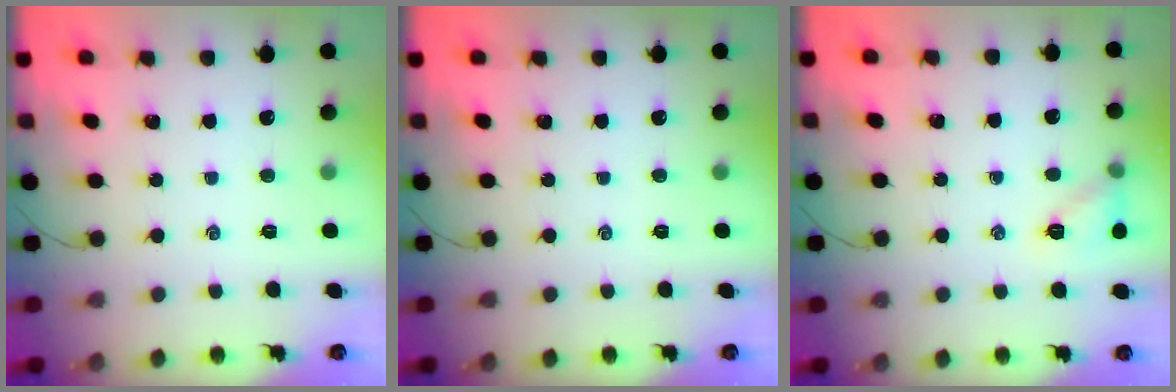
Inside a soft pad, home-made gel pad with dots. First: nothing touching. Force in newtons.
{"total": 0.0}
{"total": 8.0, "press": 7.9, "slide": 0.9}